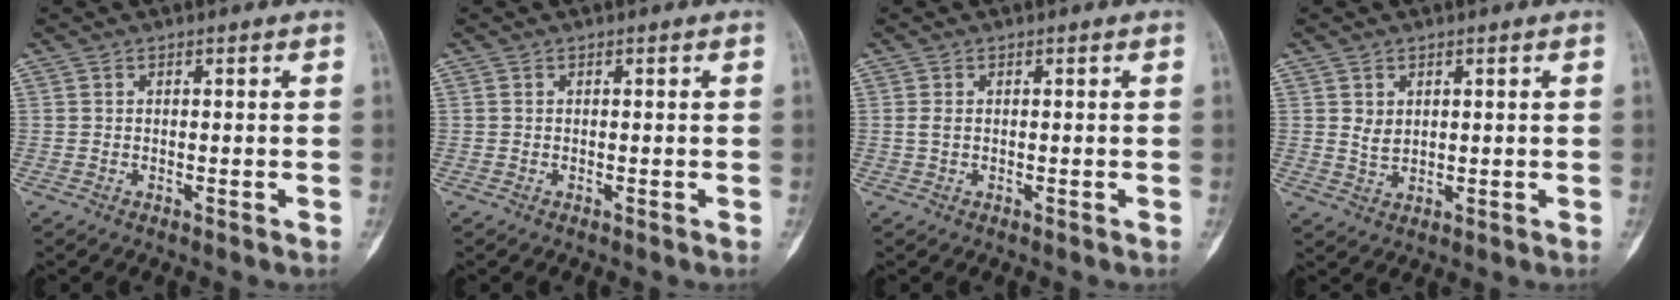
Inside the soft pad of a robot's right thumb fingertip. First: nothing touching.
{"total": 0.0}
{"total": 1.0, "force": [0.1, 0.6, 0.8], "torque": [-0.021, 0.000, 0.001]}
{"total": 2.7, "force": [0.9, 2.0, 1.5], "torque": [-0.015, -0.008, 0.021]}